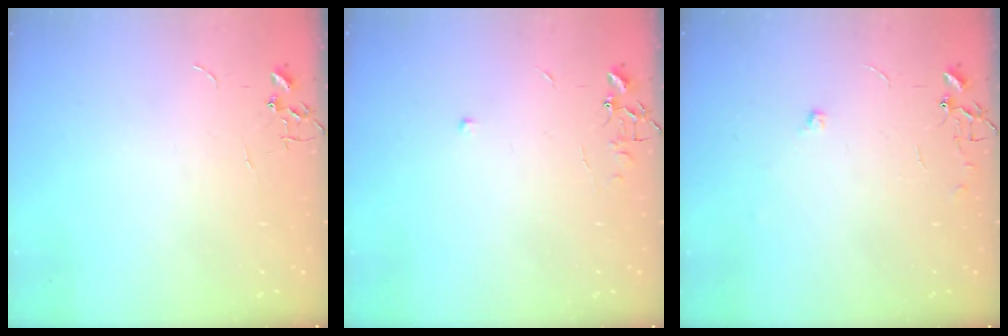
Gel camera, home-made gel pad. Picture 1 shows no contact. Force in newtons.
{"total": 5.2, "press": 5.1, "slide": 0.6}
{"total": 6.6, "press": 6.5, "slide": 1.1}